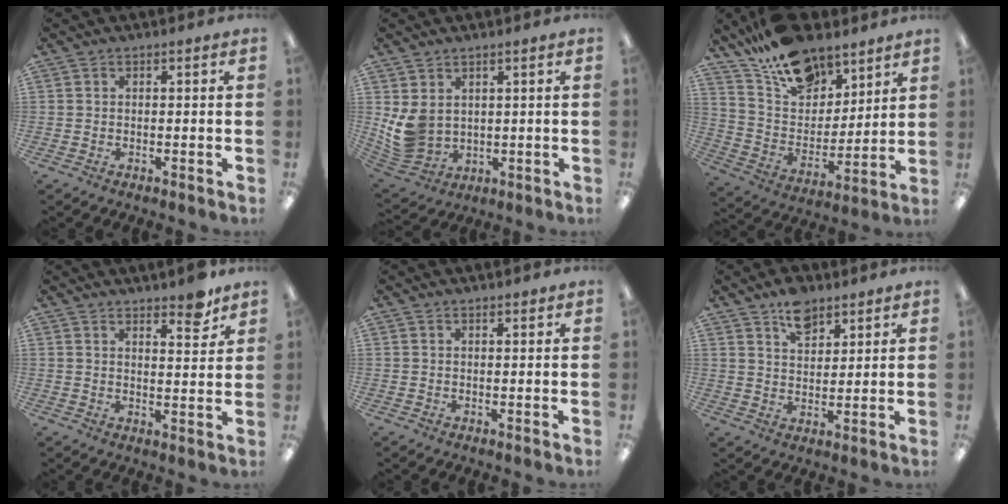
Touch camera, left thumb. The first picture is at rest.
{"total": 7.7, "force": [2.0, 6.0, 4.4], "torque": [-0.111, -0.015, 0.040]}
{"total": 18.2, "force": [13.5, 9.6, 7.4], "torque": [-0.141, -0.087, 0.248]}
{"total": 5.5, "force": [4.8, 1.4, 2.5], "torque": [-0.021, -0.036, 0.078]}
{"total": 0.9, "force": [0.9, 0.2, 0.2], "torque": [-0.005, -0.002, 0.016]}
{"total": 7.7, "force": [5.5, 4.3, 3.2], "torque": [-0.041, -0.025, 0.097]}